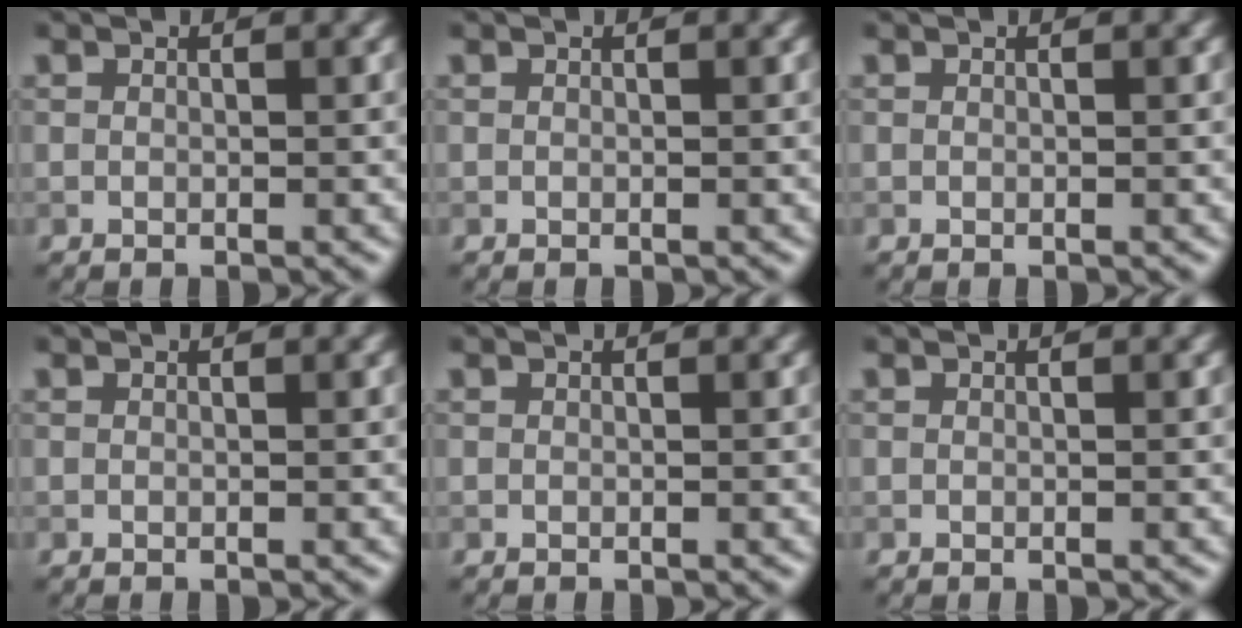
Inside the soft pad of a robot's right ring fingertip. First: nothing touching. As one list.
[{"total": 0.0}, {"total": 0.0}, {"total": 0.0}, {"total": 0.0}, {"total": 0.0}]